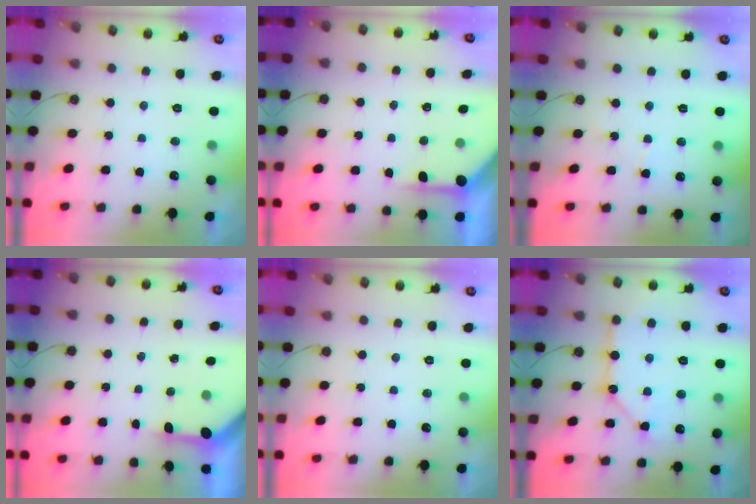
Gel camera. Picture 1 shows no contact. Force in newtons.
{"total": 5.1, "press": 5.1, "slide": 0.4}
{"total": 3.3, "press": 3.3, "slide": 0.4}
{"total": 3.0, "press": 3.0, "slide": 0.2}
{"total": 0.0}
{"total": 12.4, "press": 12.3, "slide": 1.1}